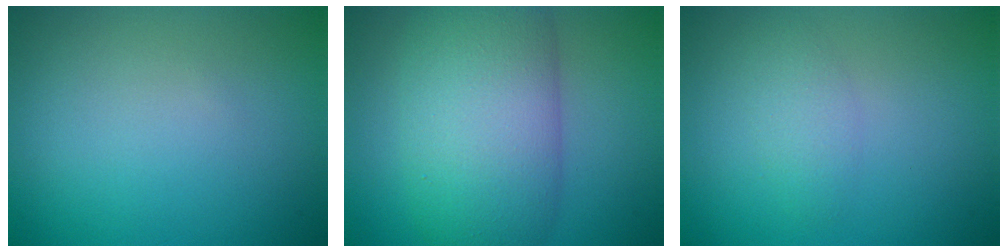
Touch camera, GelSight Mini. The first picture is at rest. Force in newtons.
{"total": 10.1, "press": 10.1, "slide": 0.3}
{"total": 1.7, "press": 1.7, "slide": 0.1}